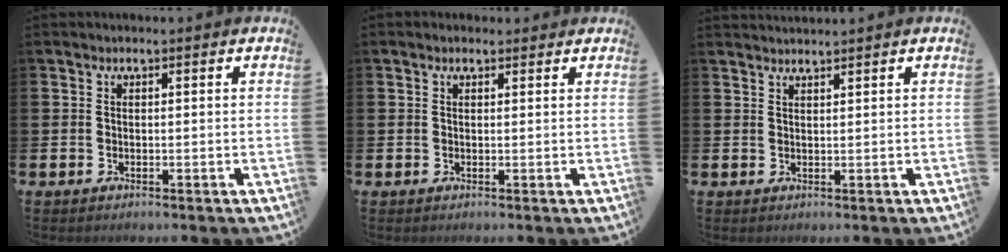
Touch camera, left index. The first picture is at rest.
{"total": 0.9, "force": [0.7, 0.5, 0.3], "torque": [0.005, 0.002, 0.010]}
{"total": 1.3, "force": [1.3, -0.2, 0.0], "torque": [-0.004, -0.003, 0.025]}